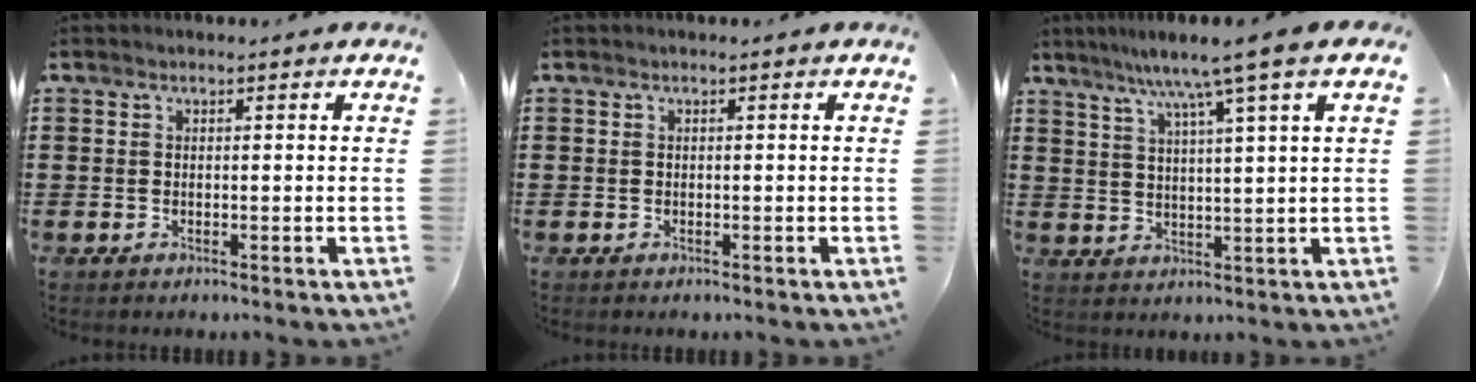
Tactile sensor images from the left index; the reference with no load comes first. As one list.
[{"total": 0.0}, {"total": 7.4, "force": [5.0, -0.6, 5.4], "torque": [-0.120, -0.012, 0.080]}]